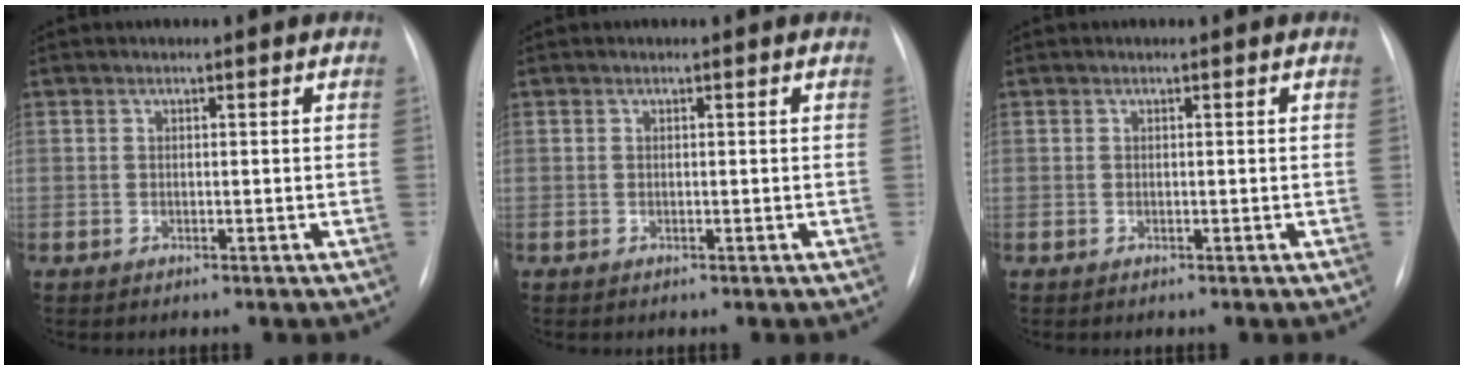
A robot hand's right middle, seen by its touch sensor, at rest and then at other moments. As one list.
[{"total": 0.0}, {"total": 0.0}]